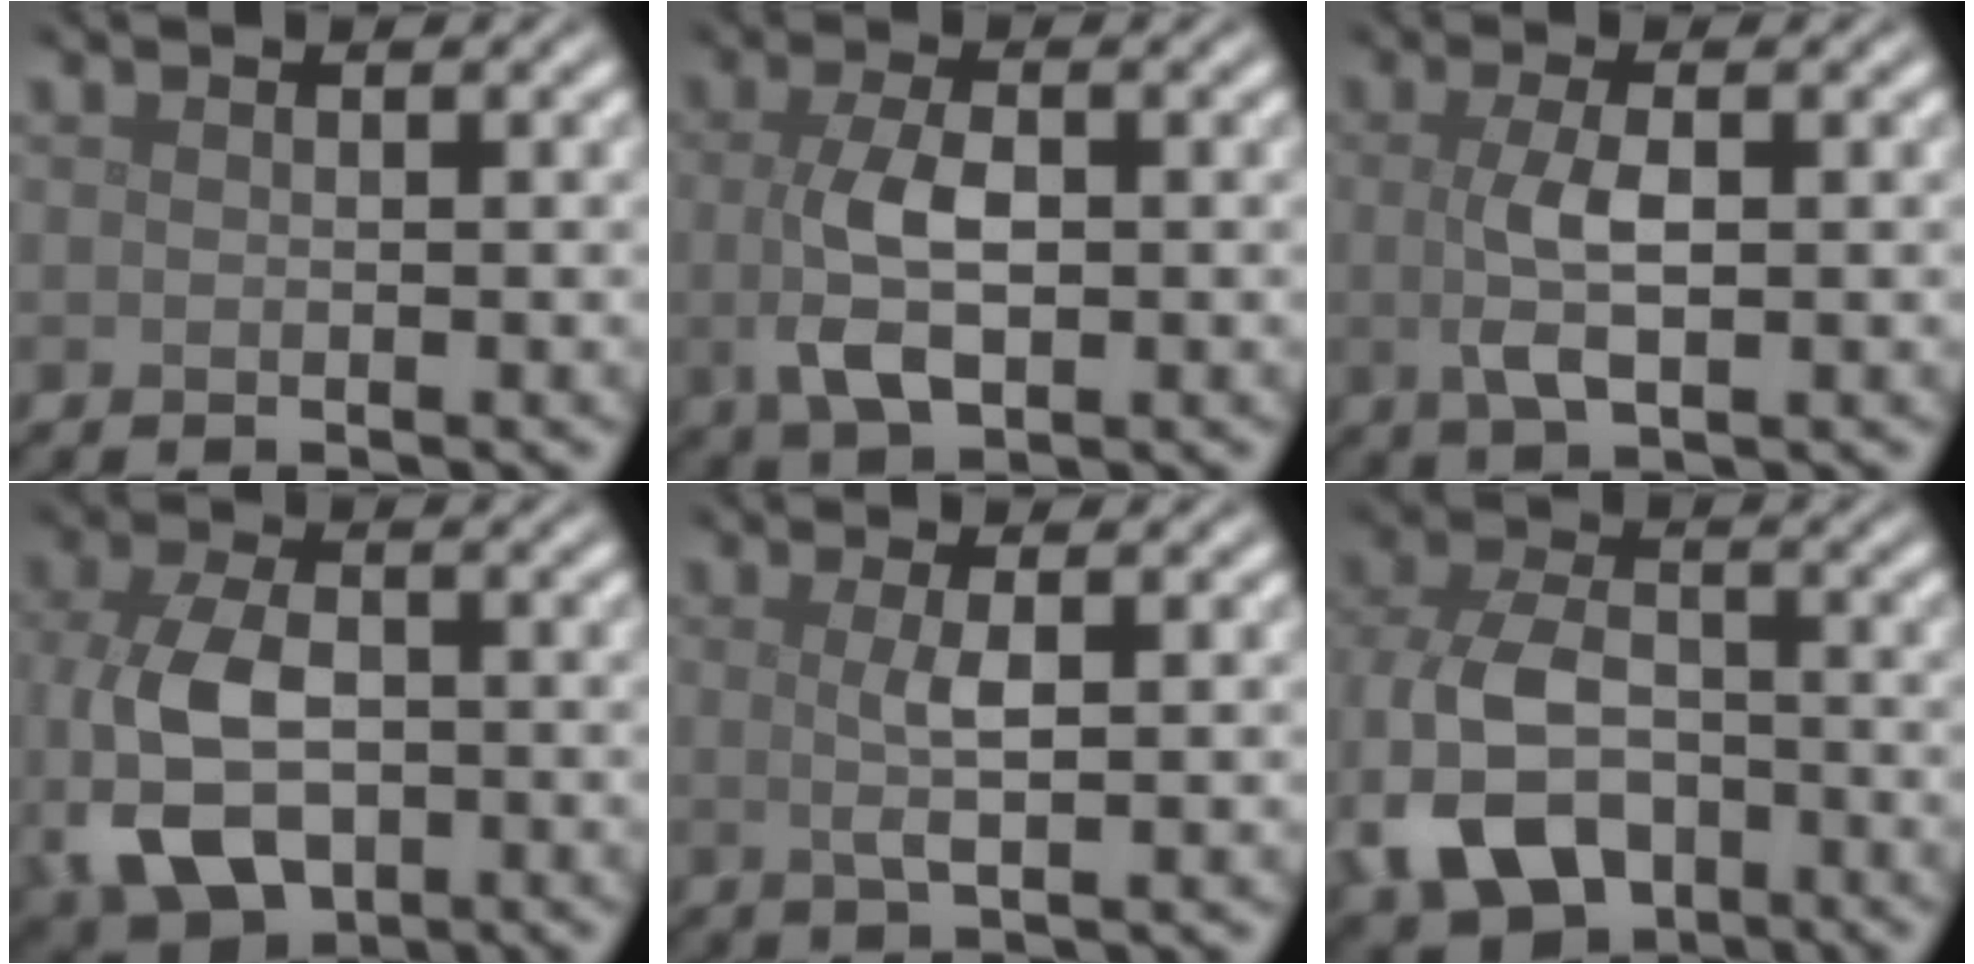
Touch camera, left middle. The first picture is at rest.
{"total": 4.6, "force": [-0.3, 2.3, 4.0], "torque": [-0.091, -0.005, -0.004]}
{"total": 3.5, "force": [0.0, 1.2, 3.3], "torque": [-0.071, -0.001, 0.001]}
{"total": 8.5, "force": [-1.9, 5.5, 6.2], "torque": [-0.147, -0.023, -0.030]}
{"total": 2.3, "force": [0.3, 0.5, 2.2], "torque": [-0.043, 0.000, 0.003]}
{"total": 8.7, "force": [-3.6, 5.8, 5.4], "torque": [-0.125, -0.008, -0.074]}